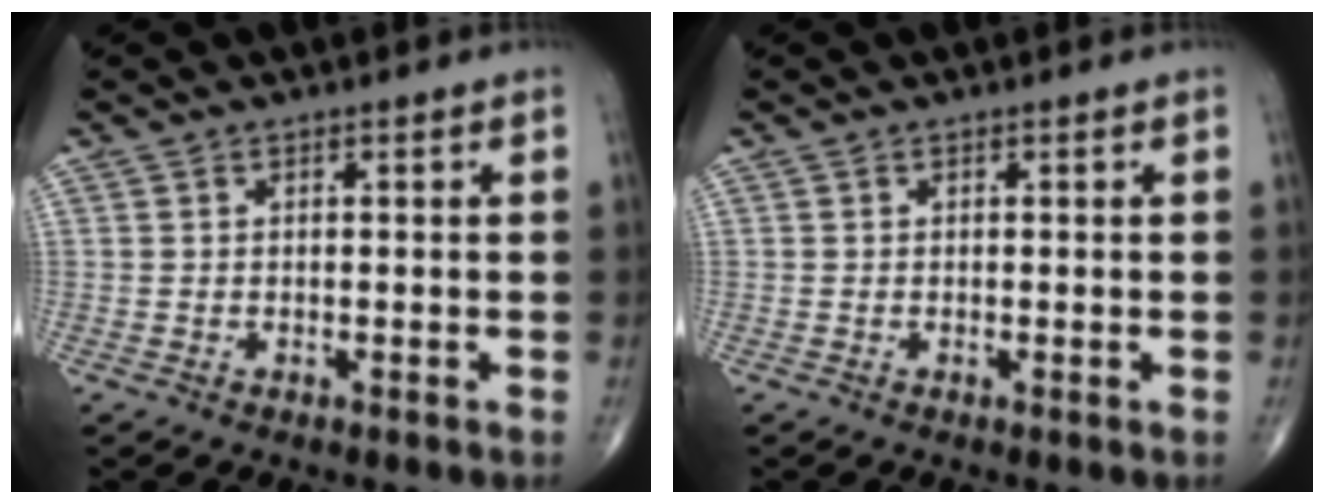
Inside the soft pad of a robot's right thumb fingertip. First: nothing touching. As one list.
[{"total": 0.0}]